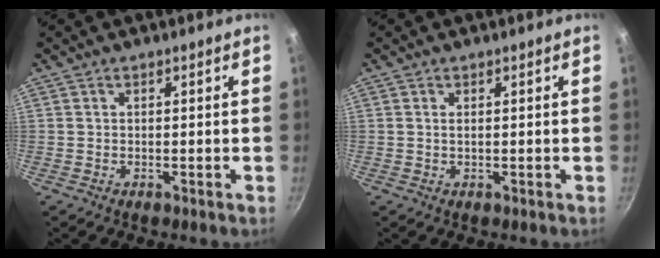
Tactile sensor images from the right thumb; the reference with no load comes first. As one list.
[{"total": 0.5, "force": [0.2, 0.2, 0.4], "torque": [-0.008, 0.002, 0.003]}]